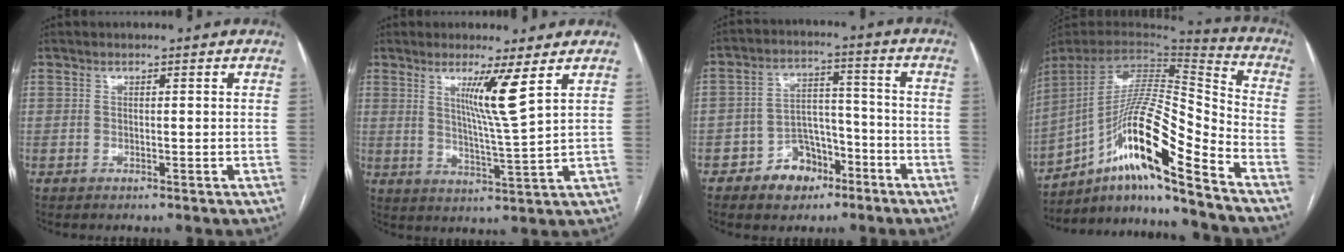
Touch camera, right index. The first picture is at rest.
{"total": 7.1, "force": [3.4, -1.6, 6.0], "torque": [-0.104, -0.021, 0.061]}
{"total": 8.0, "force": [-4.7, 5.6, 3.4], "torque": [-0.051, 0.026, -0.072]}
{"total": 19.0, "force": [-12.1, 0.7, 14.7], "torque": [-0.272, 0.010, -0.215]}